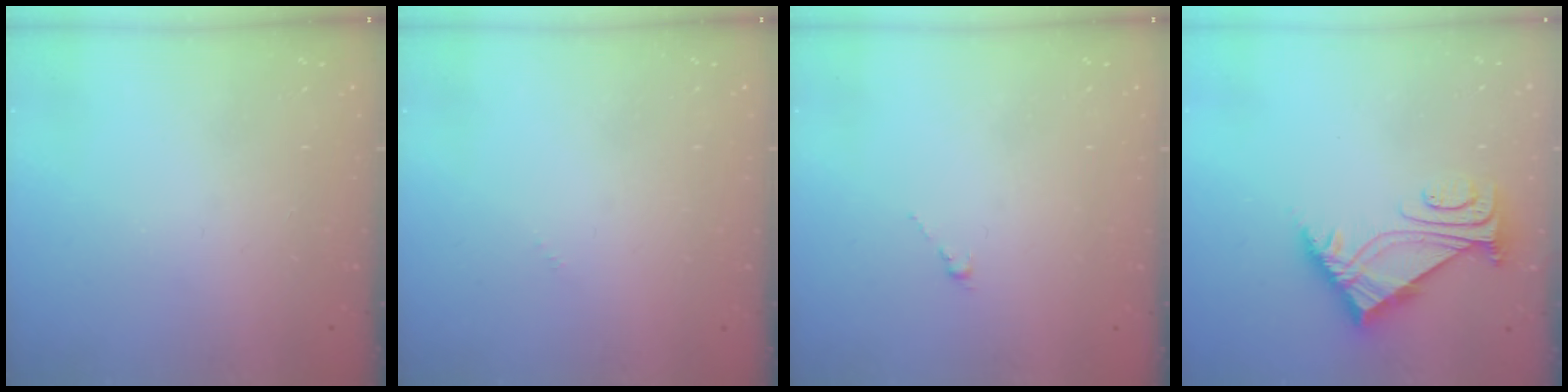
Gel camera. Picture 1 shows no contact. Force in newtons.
{"total": 0.0}
{"total": 0.0}
{"total": 5.7, "press": 5.6, "slide": 1.0}